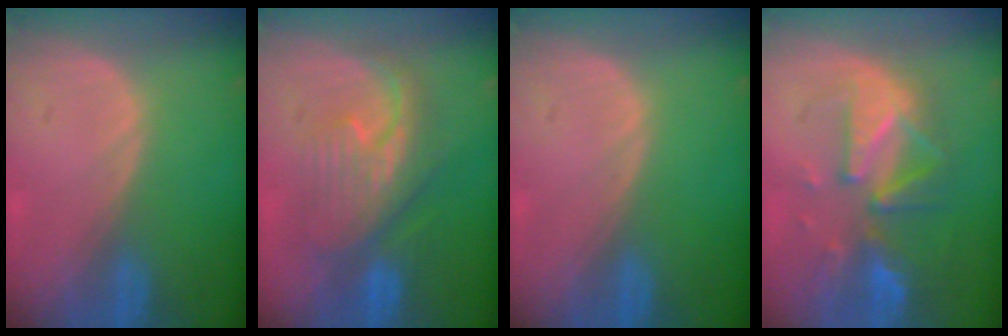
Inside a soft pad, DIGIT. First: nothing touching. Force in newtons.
{"total": 8.2, "press": 8.2, "slide": 0.6}
{"total": 0.0}
{"total": 10.0, "press": 8.9, "slide": 4.6}